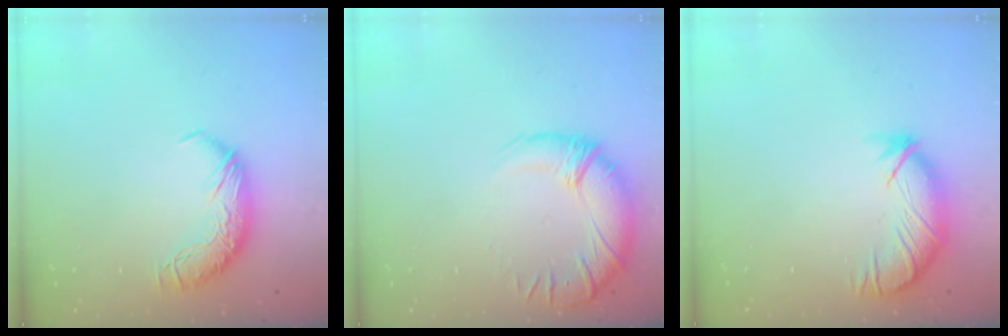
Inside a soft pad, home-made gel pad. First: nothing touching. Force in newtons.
{"total": 2.8, "press": 0.1, "slide": 2.8}
{"total": 3.9, "press": 3.4, "slide": 2.0}